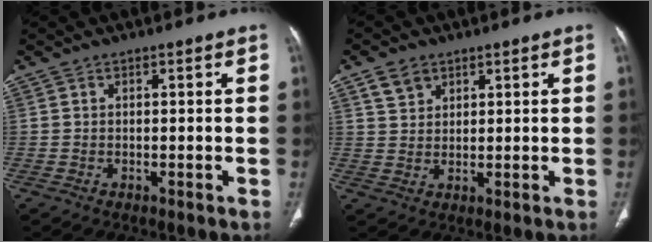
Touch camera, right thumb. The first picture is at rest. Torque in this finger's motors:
{"motor_torque": [-0.08, 0.21, 0.02, -0.04, 0.00]}